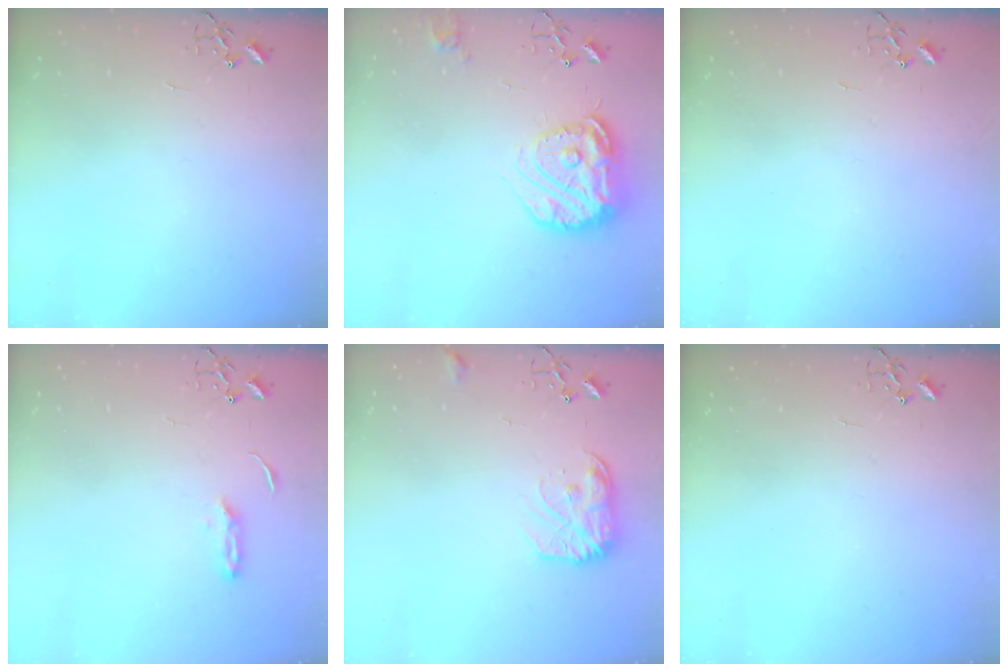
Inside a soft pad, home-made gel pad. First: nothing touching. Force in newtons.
{"total": 18.6, "press": 18.5, "slide": 1.4}
{"total": 0.0}
{"total": 3.1, "press": 3.0, "slide": 0.4}
{"total": 12.4, "press": 12.4, "slide": 0.7}
{"total": 0.0}